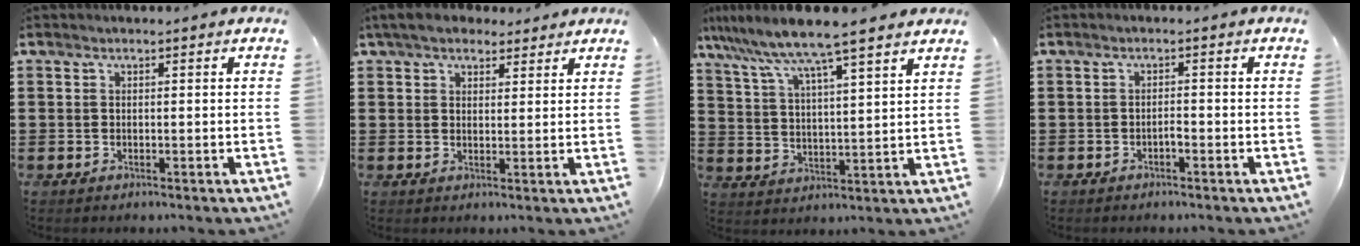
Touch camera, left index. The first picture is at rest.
{"total": 4.5, "force": [3.8, 1.9, 1.5], "torque": [-0.043, 0.002, 0.071]}
{"total": 7.7, "force": [6.6, -0.7, 3.8], "torque": [-0.099, -0.038, 0.110]}
{"total": 1.2, "force": [-0.7, 0.1, 0.9], "torque": [-0.020, -0.001, -0.014]}